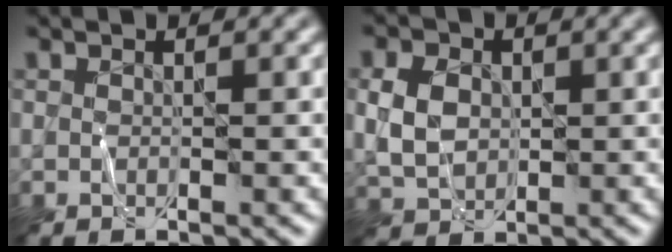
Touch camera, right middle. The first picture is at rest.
{"total": 4.1, "force": [0.4, 3.1, 2.6], "torque": [-0.061, 0.002, 0.006]}